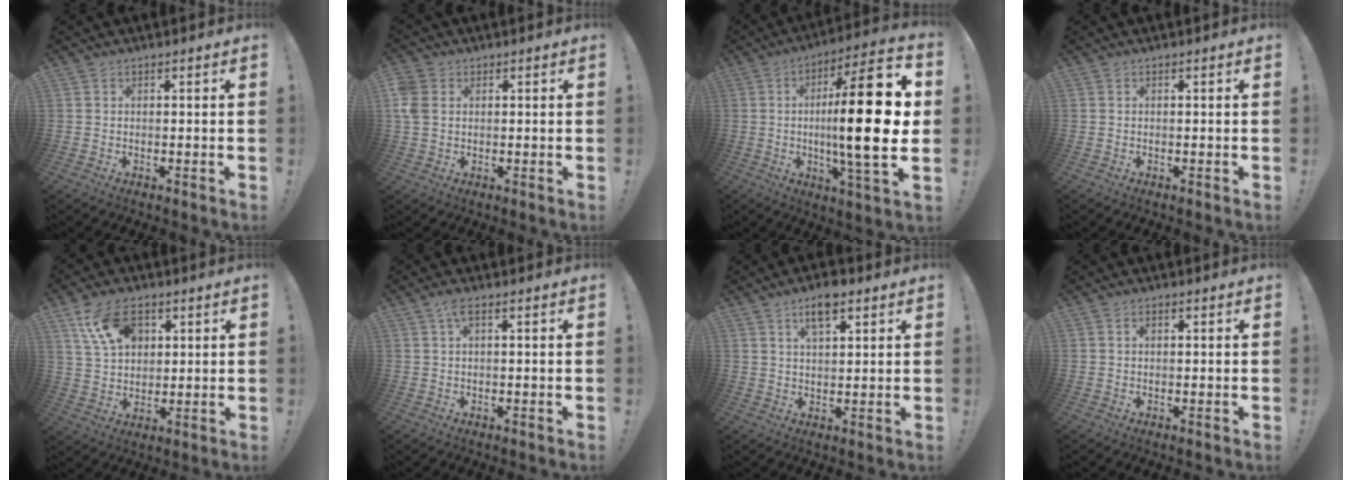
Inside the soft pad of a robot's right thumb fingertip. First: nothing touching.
{"total": 5.7, "force": [1.3, 4.5, 3.3], "torque": [-0.073, 0.006, 0.027]}
{"total": 24.4, "force": [0.0, 4.6, 24.0], "torque": [-0.403, -0.006, -0.012]}
{"total": 0.0}
{"total": 13.3, "force": [6.2, 8.7, 7.9], "torque": [-0.125, -0.013, 0.120]}
{"total": 2.7, "force": [0.9, 0.6, 2.5], "torque": [-0.051, 0.005, 0.013]}
{"total": 6.8, "force": [3.9, 2.8, 4.9], "torque": [-0.078, -0.008, 0.066]}
{"total": 0.9, "force": [0.3, 0.4, 0.7], "torque": [-0.008, 0.000, 0.003]}